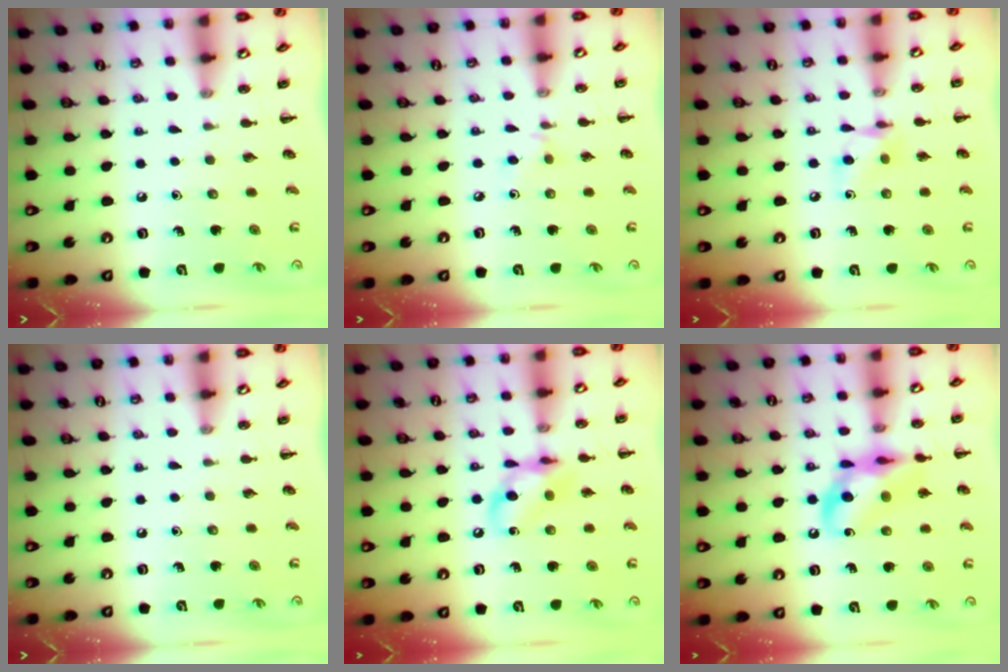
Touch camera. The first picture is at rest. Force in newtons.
{"total": 2.9, "press": 2.8, "slide": 0.9}
{"total": 6.2, "press": 6.2, "slide": 0.3}
{"total": 0.0}
{"total": 10.9, "press": 10.8, "slide": 1.7}
{"total": 14.3, "press": 14.0, "slide": 3.1}